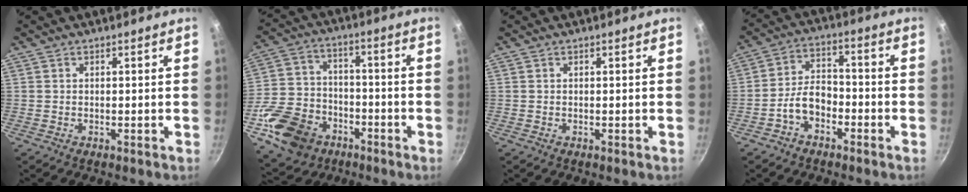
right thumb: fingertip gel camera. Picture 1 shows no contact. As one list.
[{"total": 17.4, "force": [-7.7, 12.8, 8.9], "torque": [-0.154, 0.044, -0.133]}, {"total": 0.0}, {"total": 7.4, "force": [-3.5, 4.7, 4.5], "torque": [-0.061, 0.045, -0.068]}]